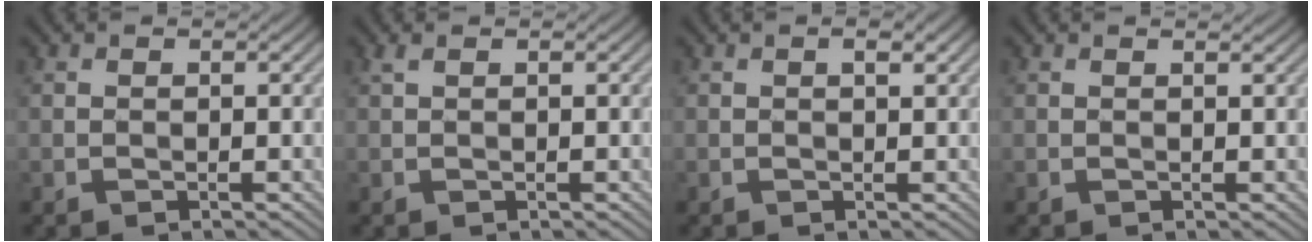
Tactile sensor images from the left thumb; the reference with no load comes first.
{"total": 1.0, "force": [0.6, 0.1, 0.7], "torque": [-0.023, 0.004, 0.014]}
{"total": 1.3, "force": [0.4, 0.2, 1.2], "torque": [-0.018, 0.002, 0.008]}
{"total": 0.7, "force": [0.5, -0.2, 0.5], "torque": [-0.011, 0.001, 0.009]}